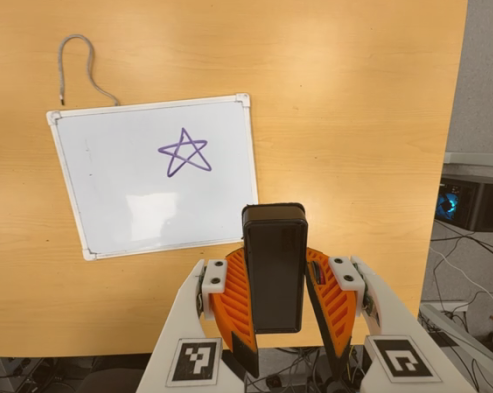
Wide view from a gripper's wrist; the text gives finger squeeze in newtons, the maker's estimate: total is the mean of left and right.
{"total": 8.0, "left": 7.4, "right": 8.6}